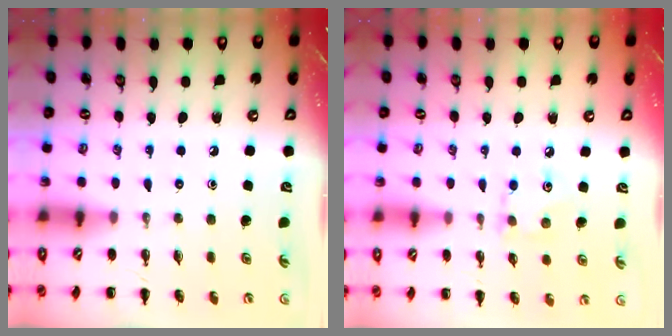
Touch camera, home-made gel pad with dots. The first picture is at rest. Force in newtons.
{"total": 5.8, "press": 5.8, "slide": 1.0}